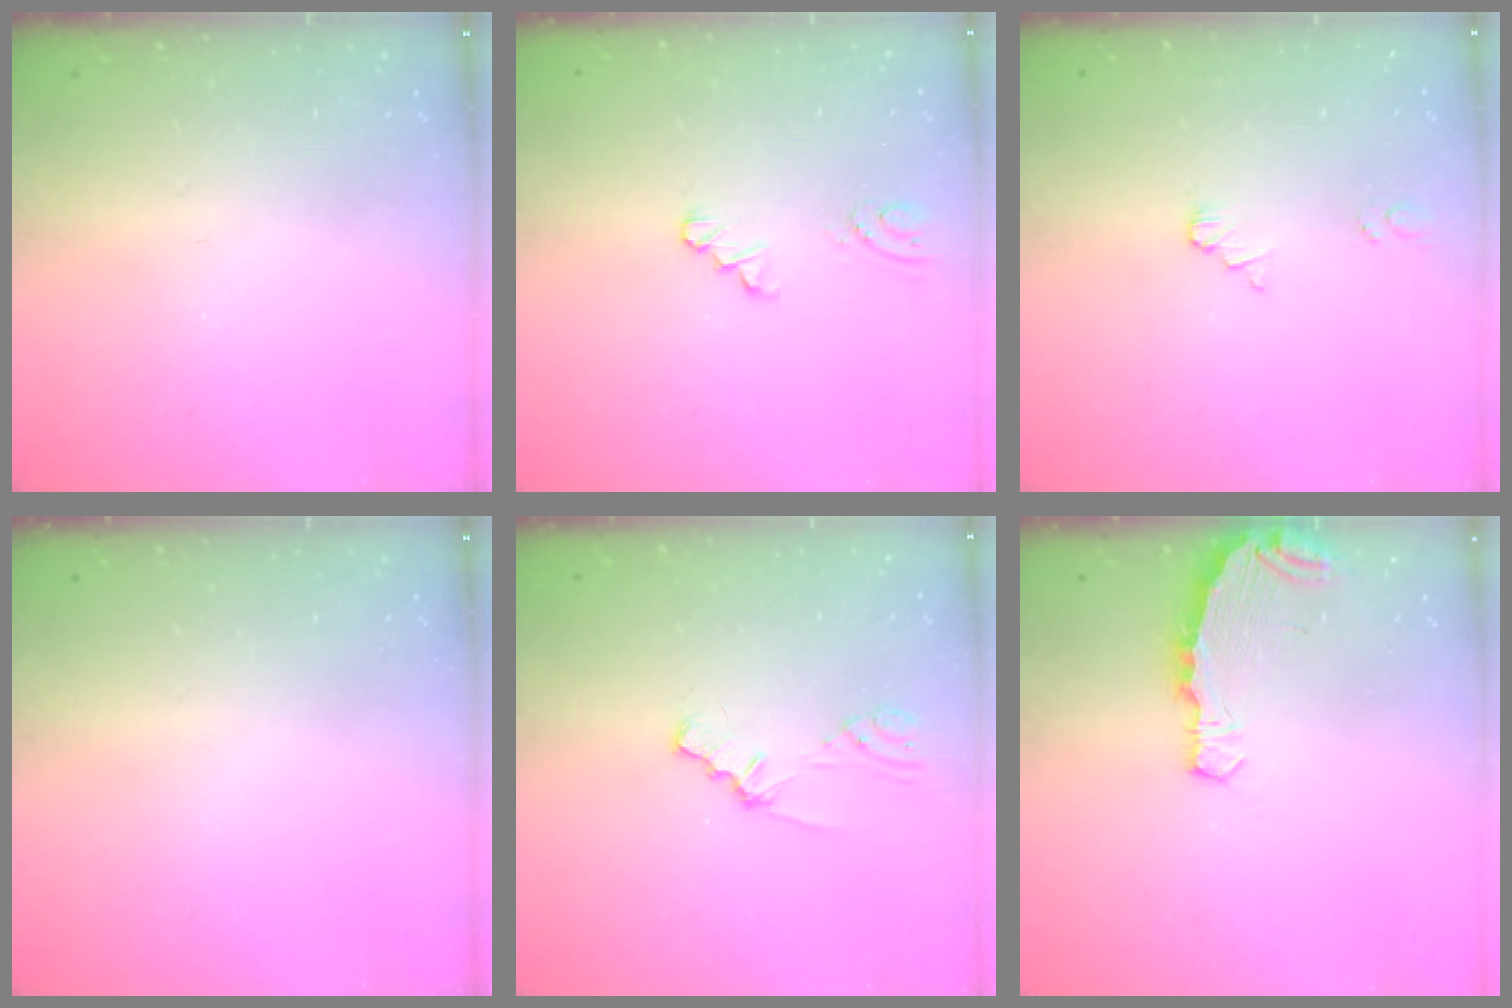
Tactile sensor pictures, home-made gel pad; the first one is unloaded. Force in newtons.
{"total": 0.0}
{"total": 1.5, "press": 1.5, "slide": 0.1}
{"total": 0.0}
{"total": 0.9, "press": 0.8, "slide": 0.3}
{"total": 4.9, "press": 4.8, "slide": 0.5}